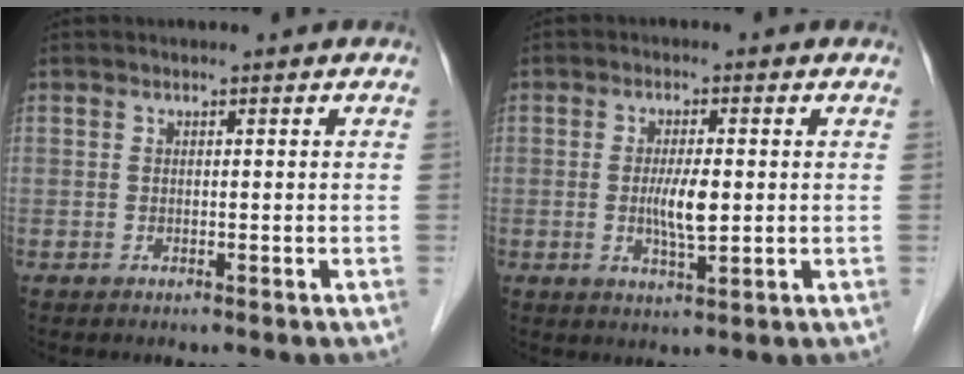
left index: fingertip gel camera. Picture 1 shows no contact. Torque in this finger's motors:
{"motor_torque": [0.82, 0.61, 0.17, 0.06]}